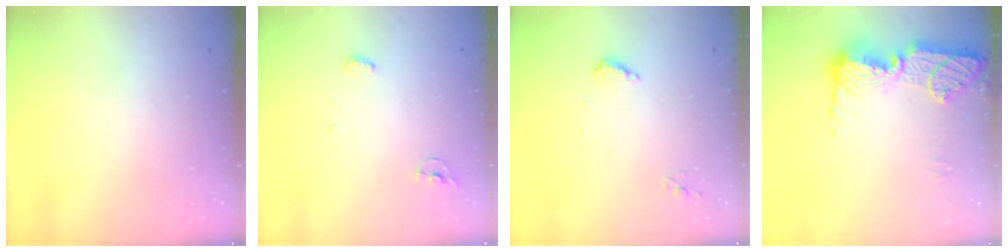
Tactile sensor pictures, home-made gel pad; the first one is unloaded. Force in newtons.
{"total": 3.8, "press": 3.8, "slide": 0.3}
{"total": 6.3, "press": 6.2, "slide": 0.6}
{"total": 16.5, "press": 16.4, "slide": 1.2}